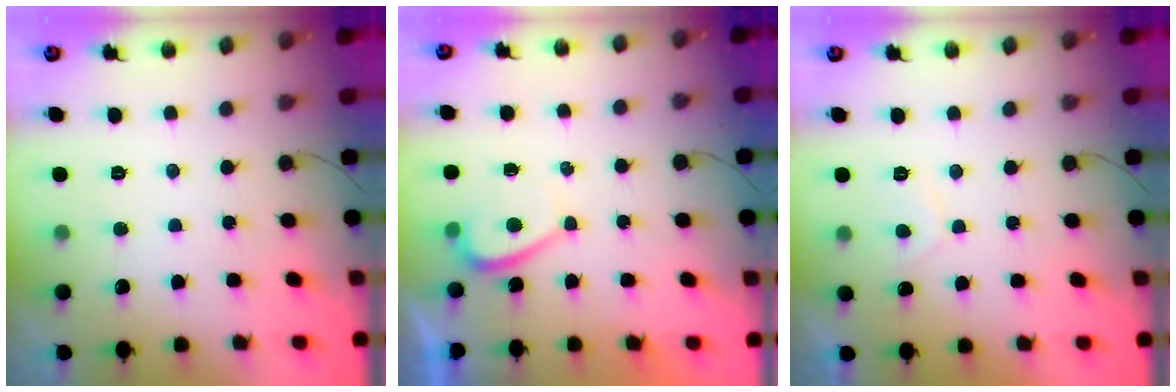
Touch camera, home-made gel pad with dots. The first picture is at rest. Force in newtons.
{"total": 2.0, "press": 1.9, "slide": 0.6}
{"total": 1.3, "press": 1.2, "slide": 0.6}